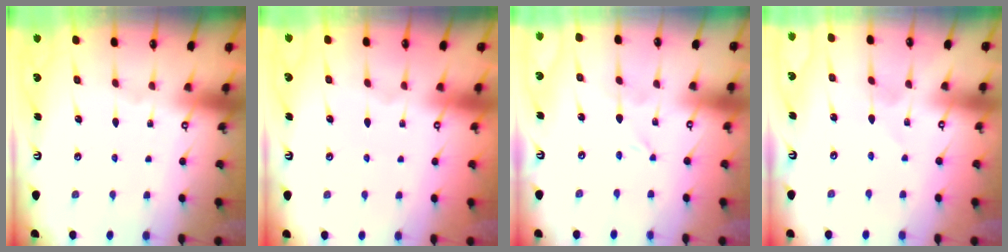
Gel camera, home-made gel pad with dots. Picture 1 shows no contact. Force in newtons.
{"total": 0.6, "press": 0.6, "slide": 0.1}
{"total": 0.0}
{"total": 2.0, "press": 2.0, "slide": 0.3}